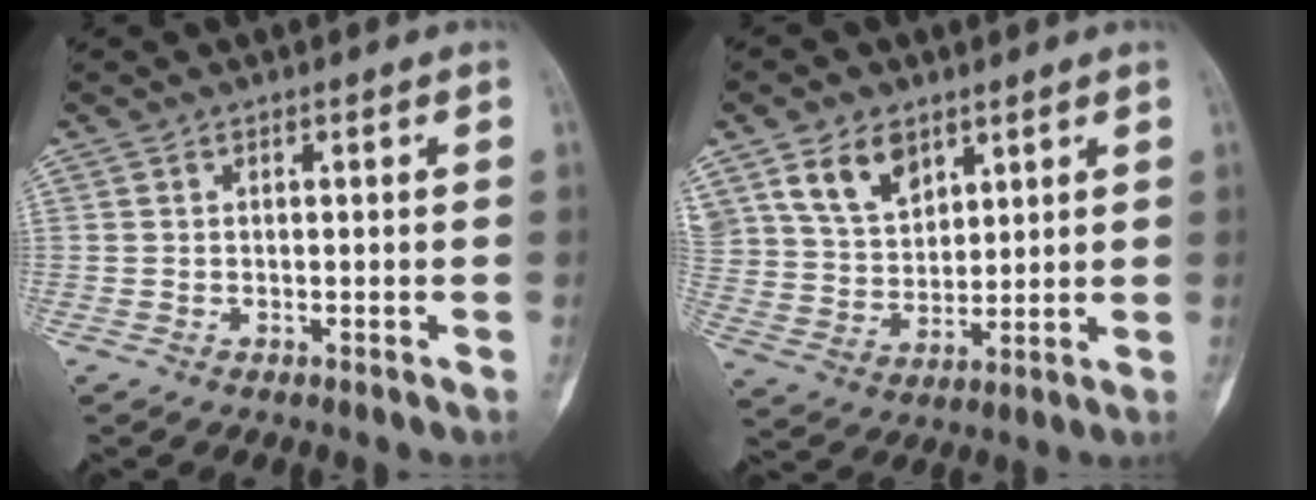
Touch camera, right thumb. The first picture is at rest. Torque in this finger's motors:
{"motor_torque": [-0.25, 0.52, 1.25, 0.69, 0.08]}